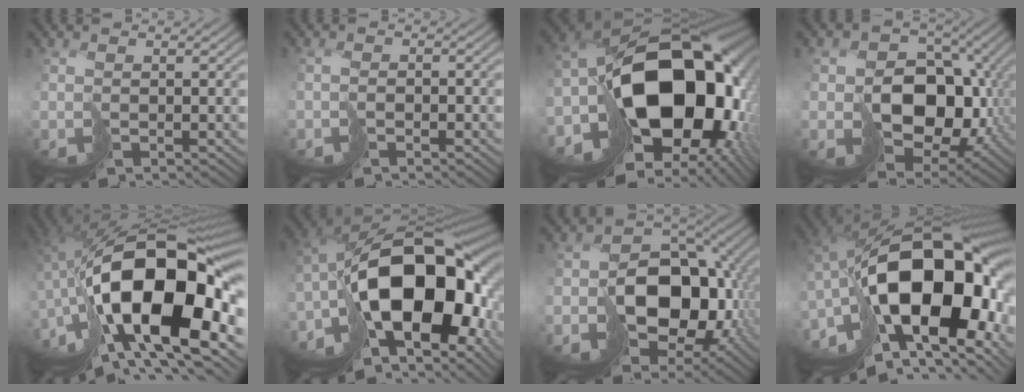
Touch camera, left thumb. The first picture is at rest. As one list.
[{"total": 1.5, "force": [-1.2, 0.8, 0.1], "torque": [0.009, 0.002, -0.026]}, {"total": 20.5, "force": [-3.6, 13.9, 14.7], "torque": [-0.273, -0.043, -0.033]}, {"total": 12.9, "force": [-1.3, 10.1, 8.0], "torque": [-0.118, -0.023, -0.011]}, {"total": 19.4, "force": [-4.9, 9.8, 16.0], "torque": [-0.283, -0.005, -0.076]}, {"total": 19.7, "force": [-5.4, 11.7, 14.9], "torque": [-0.272, -0.021, -0.074]}, {"total": 15.1, "force": [-3.1, 11.1, 9.7], "torque": [-0.128, -0.038, -0.036]}, {"total": 20.3, "force": [-3.7, 11.4, 16.4], "torque": [-0.285, -0.027, -0.043]}]